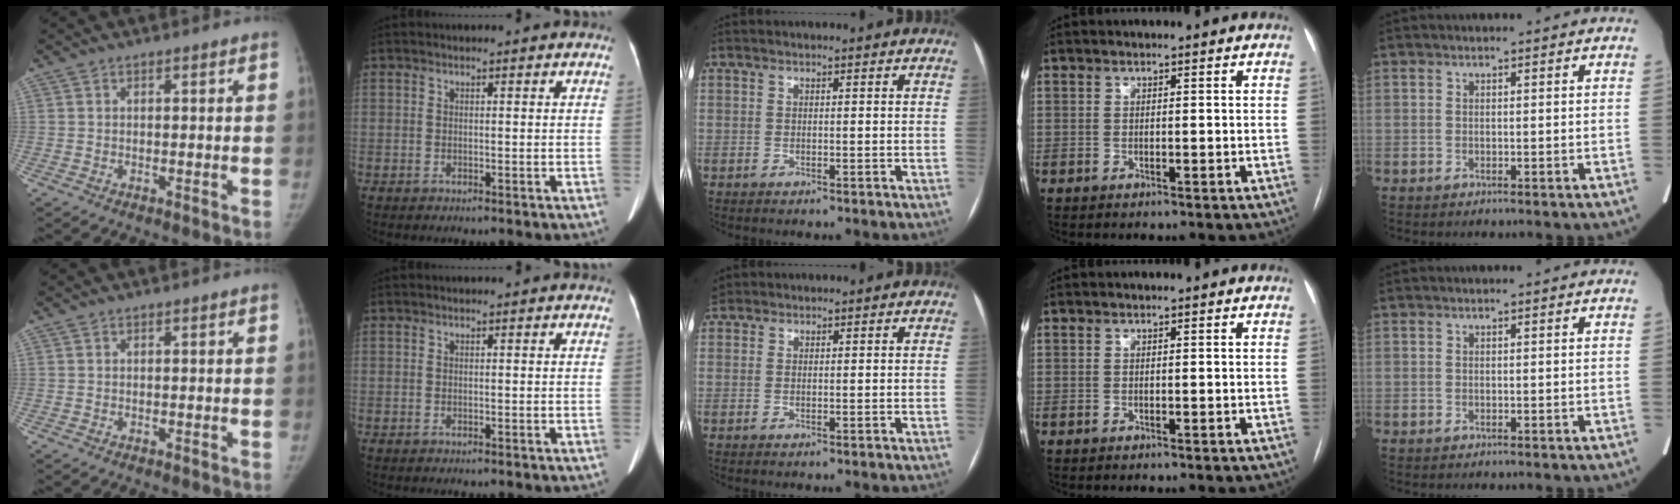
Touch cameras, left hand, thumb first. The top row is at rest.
{"middle": {"total": 2.1, "force": [1.5, 1.5, 0.3], "torque": [-0.007, 0.009, 0.027]}}